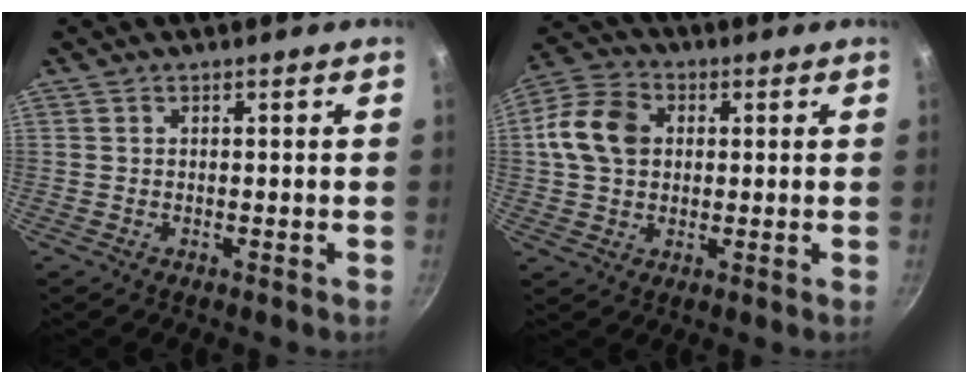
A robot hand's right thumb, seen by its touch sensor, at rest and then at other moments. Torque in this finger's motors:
{"motor_torque": [-0.38, 0.88, 0.53, -0.50, 0.09]}